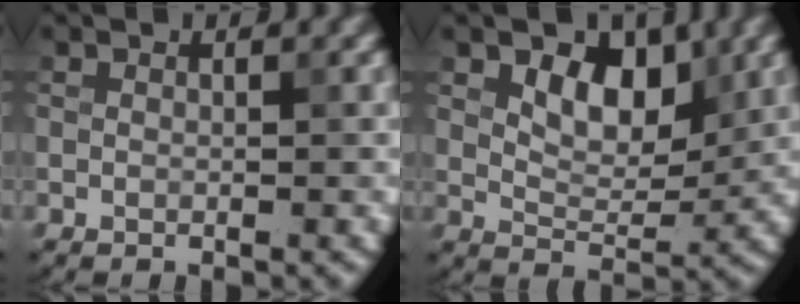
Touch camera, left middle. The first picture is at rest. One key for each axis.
{"total": 5.0, "fx": 2.1, "fy": 3.0, "fz": 3.4, "tx": -0.055, "ty": -0.006, "tz": 0.028}